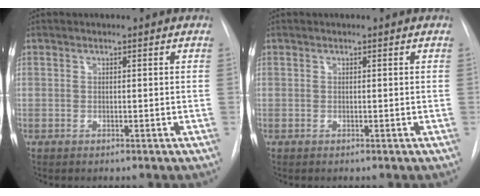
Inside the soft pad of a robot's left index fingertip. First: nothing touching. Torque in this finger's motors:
{"motor_torque": [-0.09, 0.09, 0.00, 0.00]}